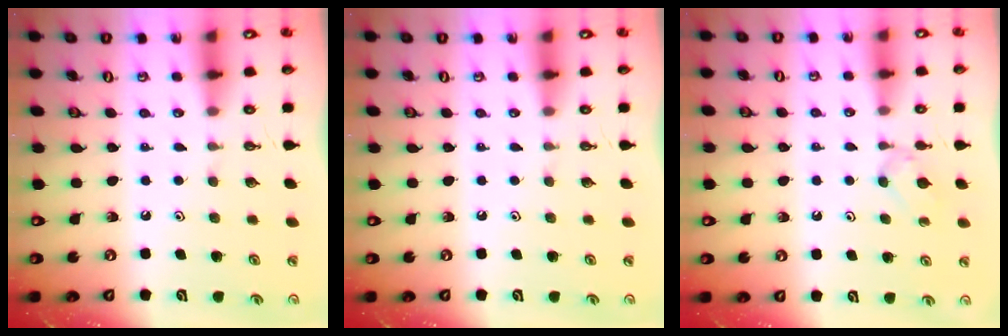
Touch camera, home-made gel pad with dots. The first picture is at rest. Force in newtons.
{"total": 0.0}
{"total": 3.7, "press": 3.6, "slide": 0.7}